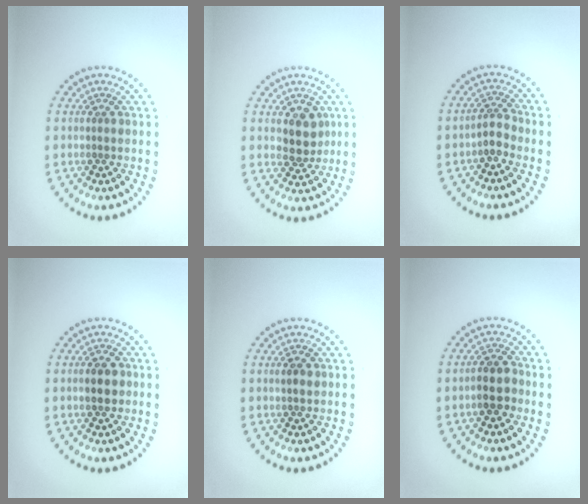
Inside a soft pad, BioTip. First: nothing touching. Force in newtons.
{"total": 2.6, "press": 2.4, "slide": 1.1}
{"total": 1.7, "press": 1.3, "slide": 1.1}
{"total": 2.1, "press": 2.1, "slide": 0.1}
{"total": 1.0, "press": 1.0, "slide": 0.1}
{"total": 2.7, "press": 2.5, "slide": 1.0}